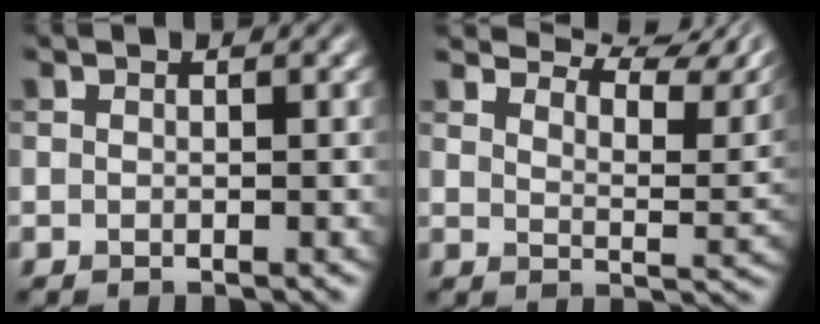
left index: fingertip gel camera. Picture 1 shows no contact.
{"total": 10.2, "force": [8.9, 2.2, 4.4], "torque": [-0.064, 0.012, 0.115]}